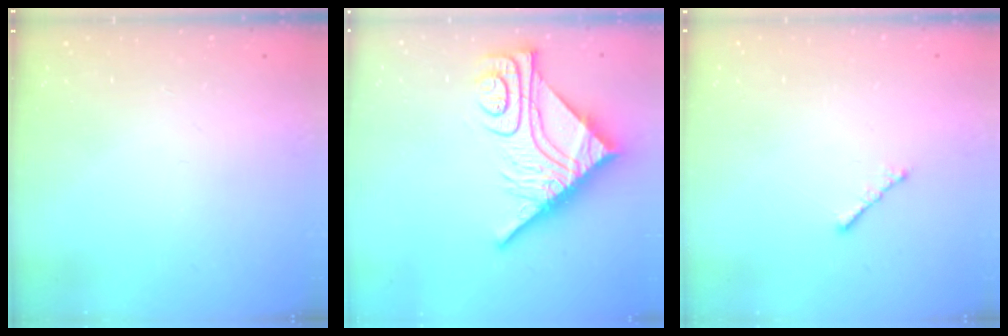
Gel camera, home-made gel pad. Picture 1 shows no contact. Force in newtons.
{"total": 16.0, "press": 16.0, "slide": 1.6}
{"total": 1.7, "press": 1.6, "slide": 0.5}